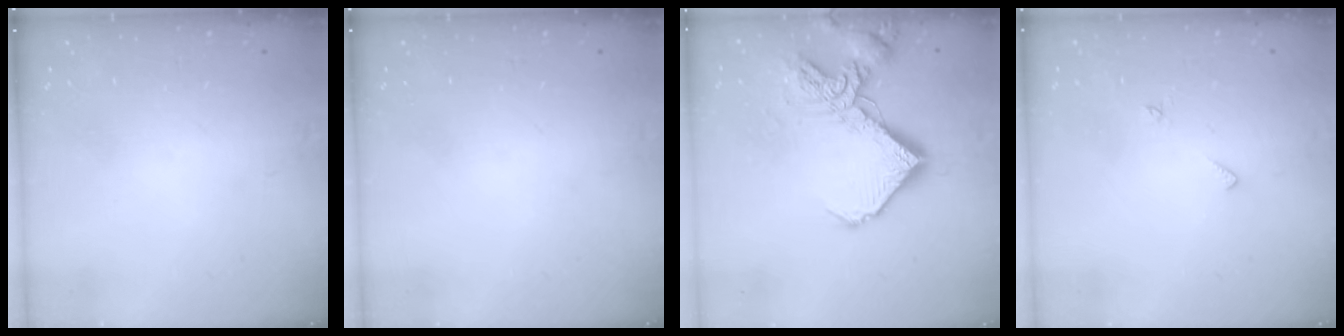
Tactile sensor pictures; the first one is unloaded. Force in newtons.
{"total": 0.0}
{"total": 15.4, "press": 15.3, "slide": 2.1}
{"total": 3.6, "press": 3.5, "slide": 0.4}